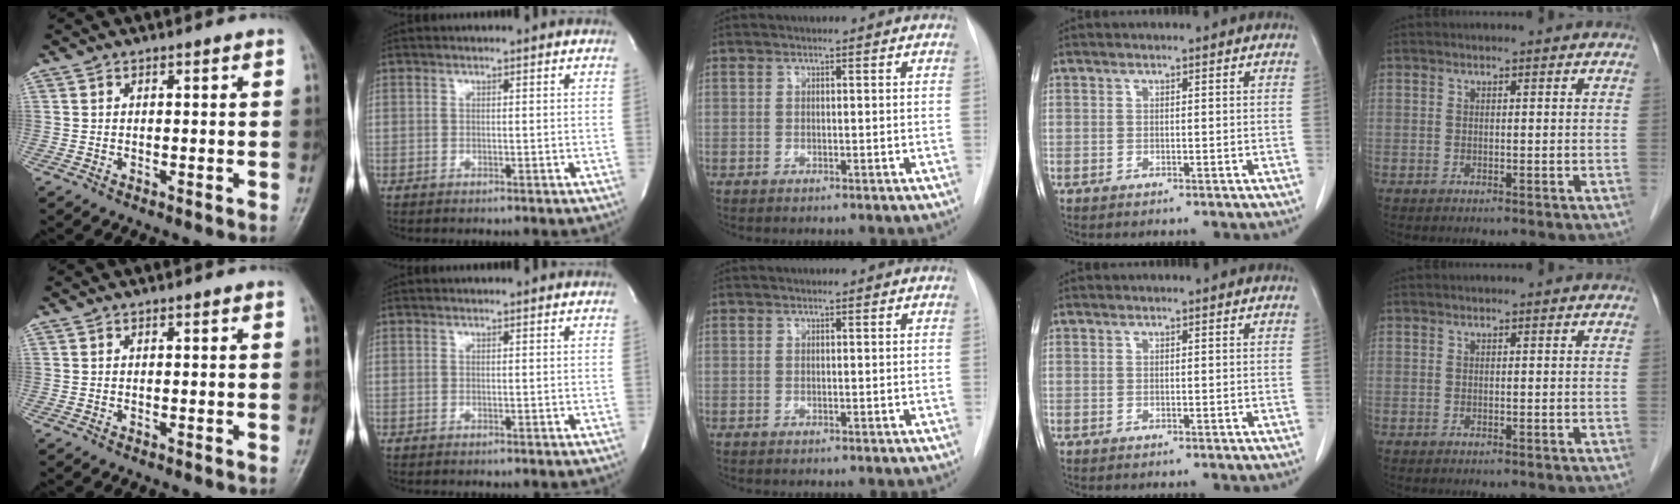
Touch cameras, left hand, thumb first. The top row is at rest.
{}